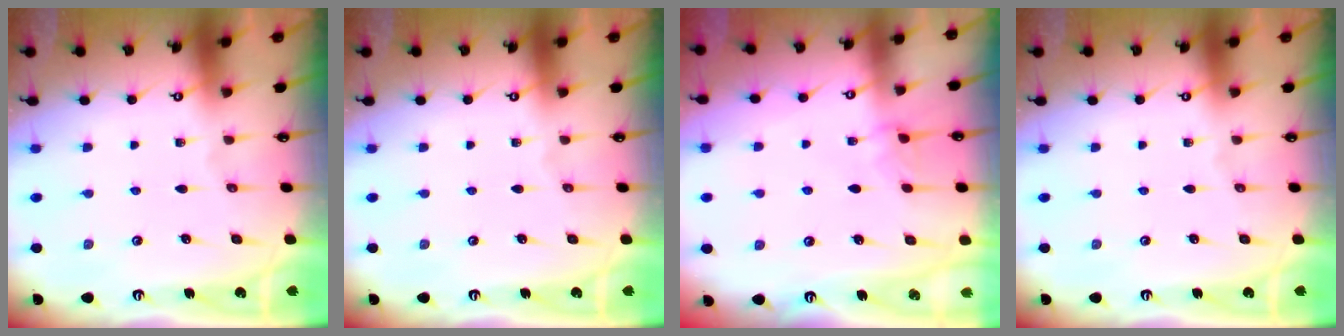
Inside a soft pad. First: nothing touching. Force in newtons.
{"total": 0.0}
{"total": 1.6, "press": 1.6, "slide": 0.4}
{"total": 0.0}